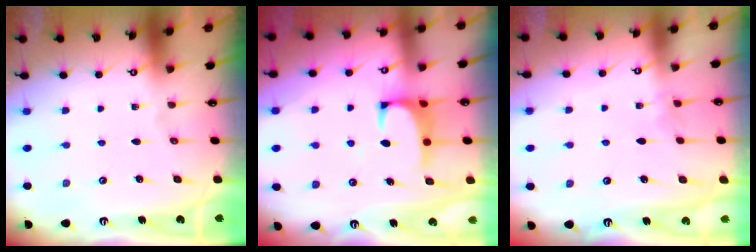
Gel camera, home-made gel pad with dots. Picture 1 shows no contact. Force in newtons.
{"total": 1.2, "press": 1.1, "slide": 0.5}
{"total": 2.7, "press": 2.7, "slide": 0.3}